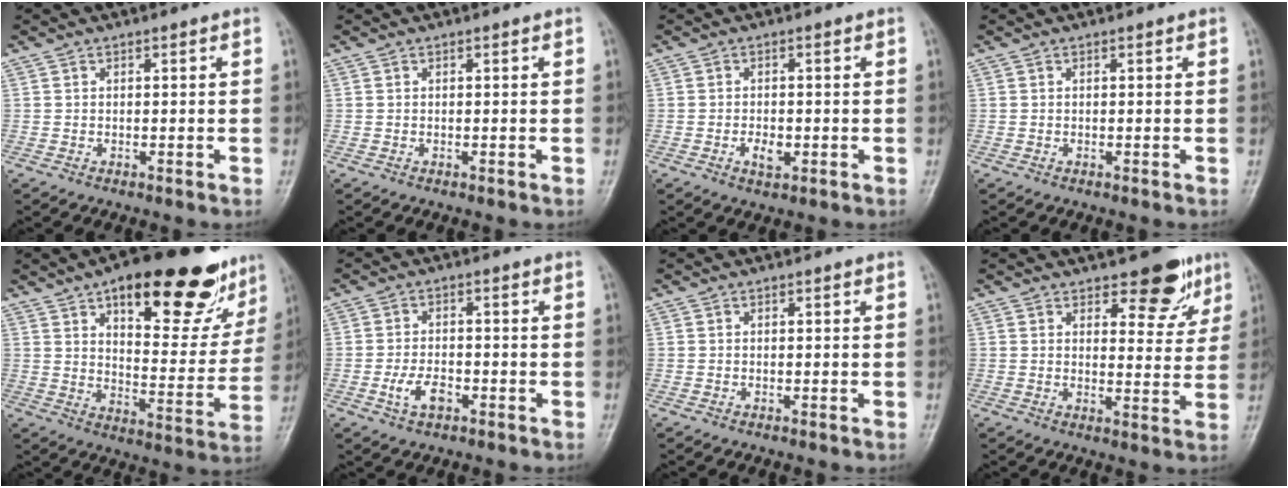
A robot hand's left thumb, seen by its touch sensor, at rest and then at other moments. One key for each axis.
{"total": 0.0}
{"total": 2.8, "fx": -0.8, "fy": 1.7, "fz": 2.2, "tx": -0.035, "ty": 0.001, "tz": -0.013}
{"total": 0.0}
{"total": 24.4, "fx": 14.9, "fy": 9.6, "fz": 16.7, "tx": -0.176, "ty": -0.044, "tz": 0.213}
{"total": 4.5, "fx": -1.9, "fy": 2.5, "fz": 3.2, "tx": -0.061, "ty": 0.010, "tz": -0.035}
{"total": 0.0}
{"total": 8.3, "fx": 5.5, "fy": 4.0, "fz": 4.8, "tx": -0.025, "ty": -0.032, "tz": 0.073}